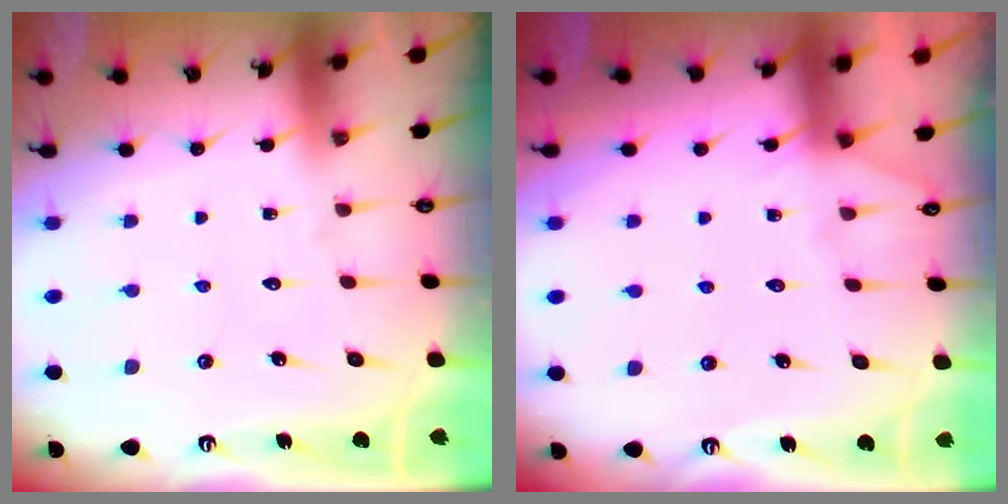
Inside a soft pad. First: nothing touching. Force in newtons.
{"total": 4.4, "press": 4.4, "slide": 0.6}